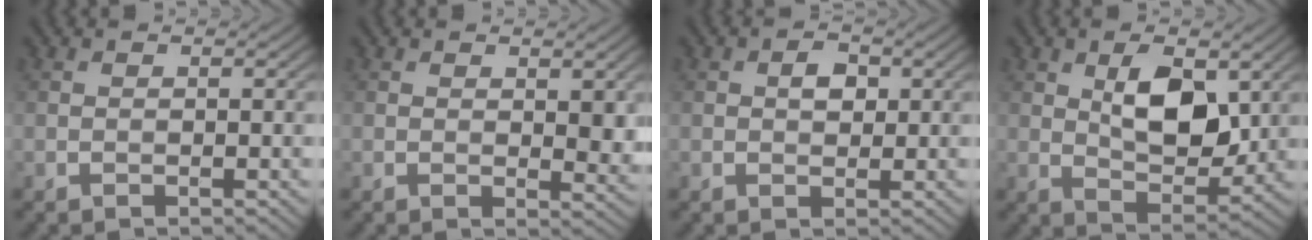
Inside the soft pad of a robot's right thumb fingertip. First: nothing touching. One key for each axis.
{"total": 3.3, "fx": 0.9, "fy": 1.5, "fz": 2.8, "tx": -0.041, "ty": -0.005, "tz": 0.018}
{"total": 2.4, "fx": 0.5, "fy": 1.6, "fz": 1.6, "tx": -0.029, "ty": 0.000, "tz": 0.004}
{"total": 7.9, "fx": 2.4, "fy": 4.2, "fz": 6.3, "tx": -0.109, "ty": -0.004, "tz": 0.046}